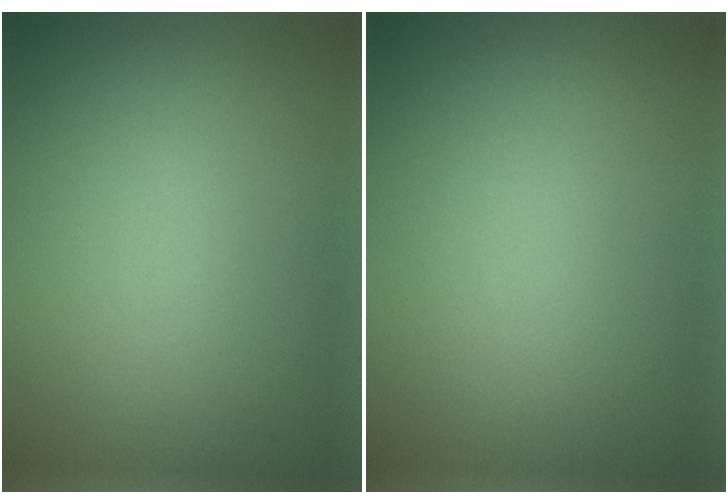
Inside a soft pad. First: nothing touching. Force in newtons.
{"total": 0.0}